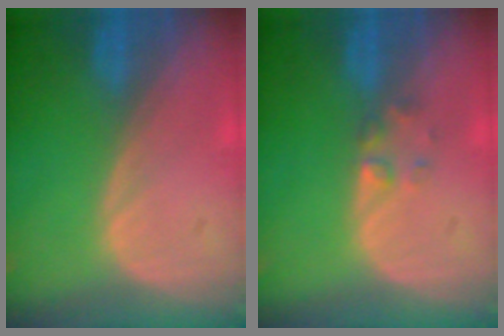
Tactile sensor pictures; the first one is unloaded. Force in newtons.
{"total": 1.7, "press": 1.7, "slide": 0.2}